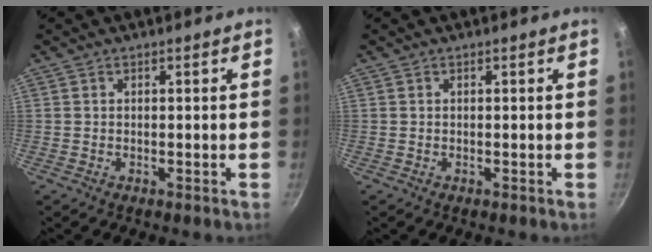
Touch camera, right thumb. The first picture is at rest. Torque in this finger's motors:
{"motor_torque": [-0.31, 0.04, -0.27, -0.12, 0.02]}